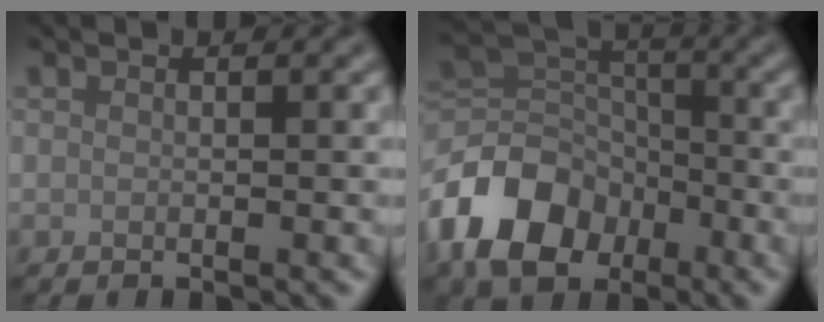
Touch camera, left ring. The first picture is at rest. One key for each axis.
{"total": 9.2, "fx": -4.9, "fy": 6.2, "fz": 4.8, "tx": -0.090, "ty": -0.003, "tz": -0.109}